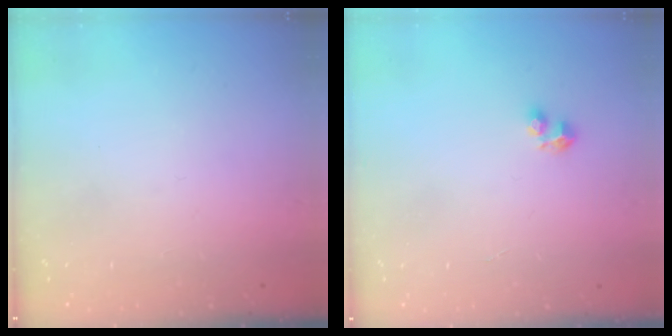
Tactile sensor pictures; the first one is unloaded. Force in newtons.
{"total": 3.1, "press": 3.1, "slide": 0.5}